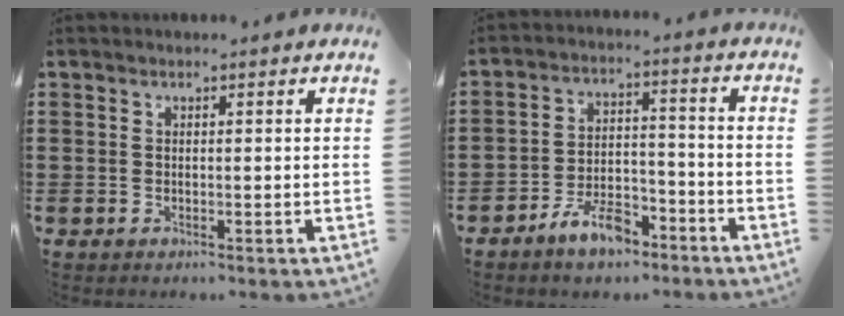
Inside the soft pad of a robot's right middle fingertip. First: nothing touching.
{"total": 7.7, "force": [-6.0, 2.9, 3.8], "torque": [-0.076, 0.014, -0.115]}